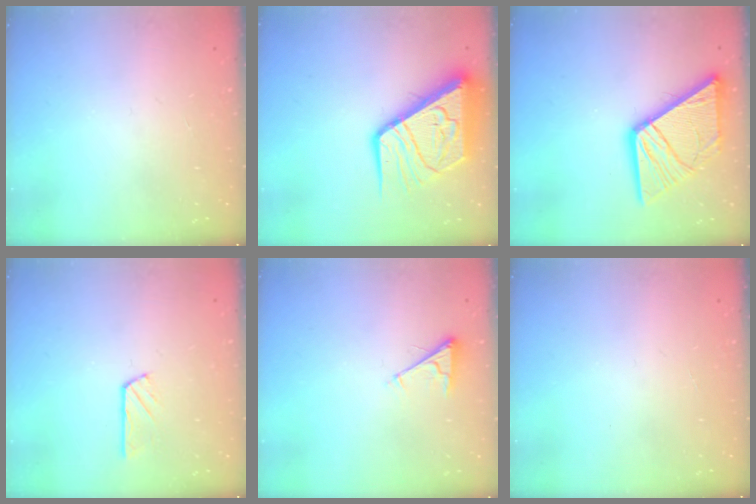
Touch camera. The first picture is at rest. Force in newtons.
{"total": 15.1, "press": 15.0, "slide": 1.7}
{"total": 15.2, "press": 15.1, "slide": 1.5}
{"total": 3.8, "press": 3.7, "slide": 0.5}
{"total": 3.9, "press": 3.9, "slide": 0.6}
{"total": 0.0}